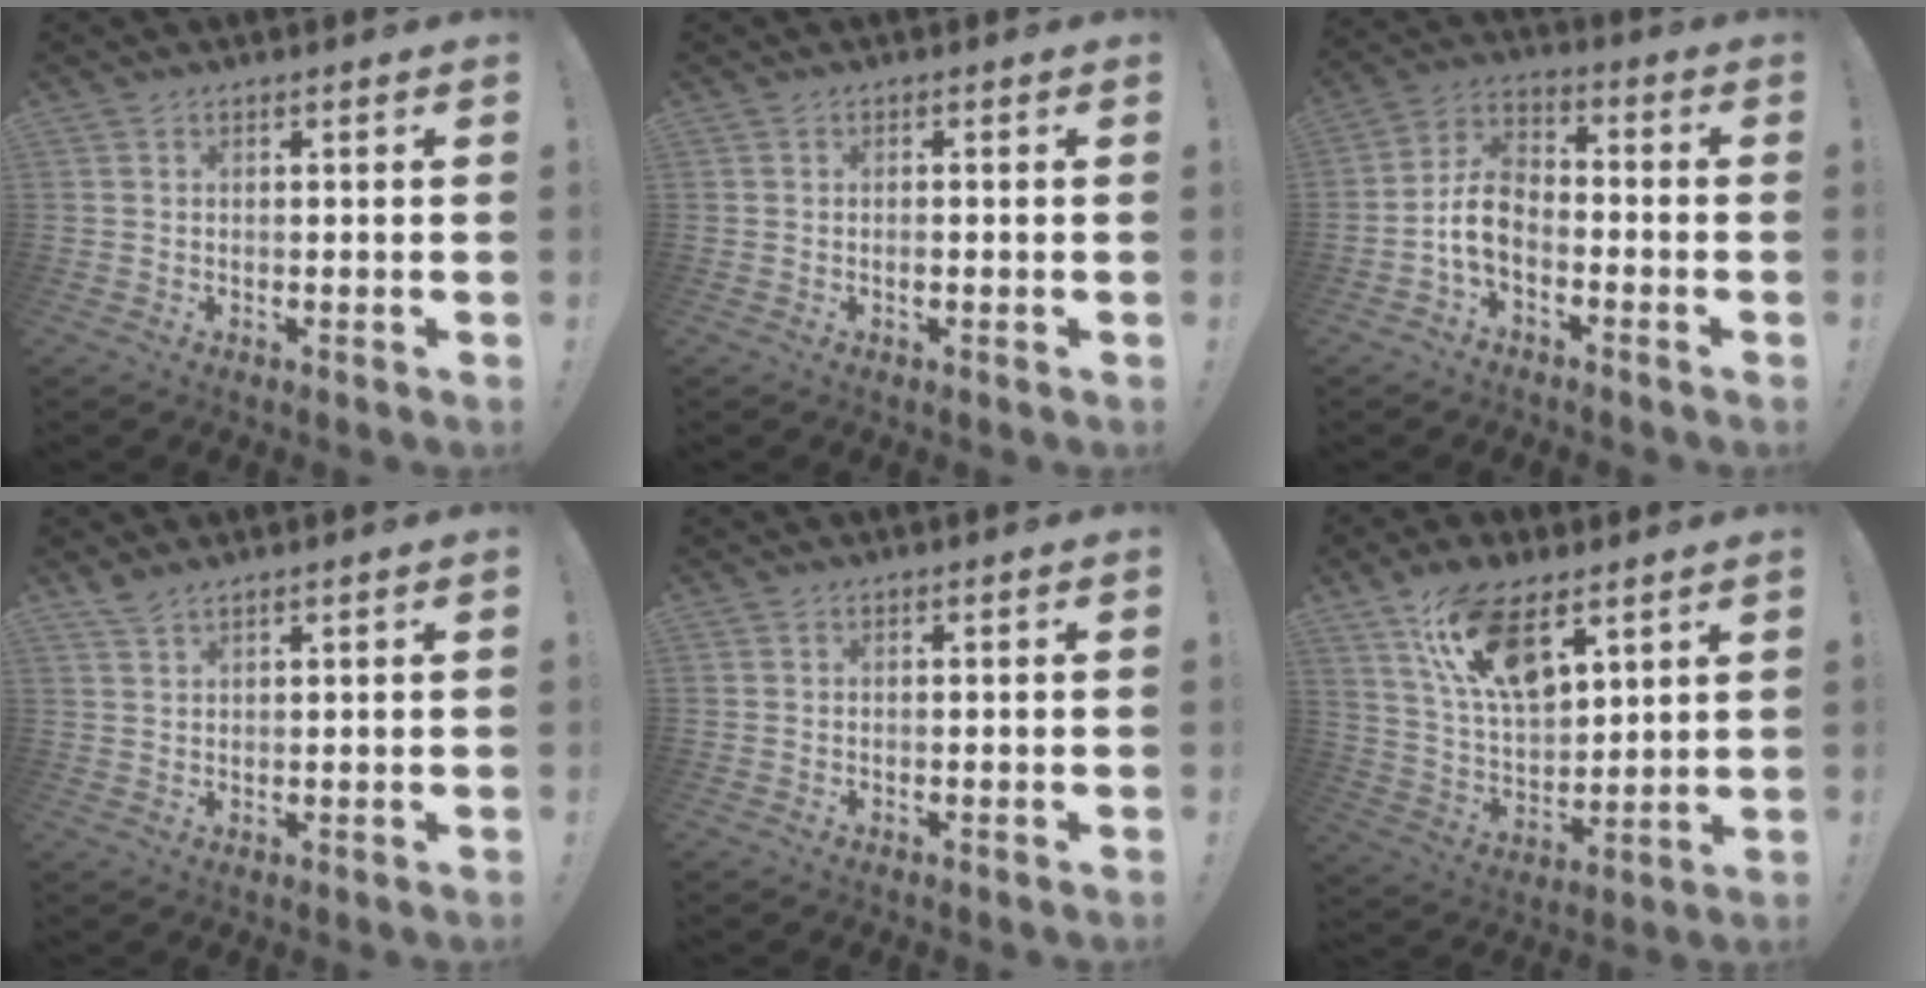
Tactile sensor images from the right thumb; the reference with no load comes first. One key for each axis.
{"total": 0.7, "fx": -0.3, "fy": 0.3, "fz": 0.5, "tx": -0.007, "ty": -0.001, "tz": -0.006}
{"total": 8.7, "fx": -3.5, "fy": 5.5, "fz": 5.8, "tx": -0.122, "ty": 0.011, "tz": -0.062}
{"total": 2.7, "fx": 2.2, "fy": 0.7, "fz": 1.4, "tx": -0.030, "ty": -0.009, "tz": 0.041}
{"total": 0.0}
{"total": 16.2, "fx": 9.7, "fy": 7.4, "fz": 10.7, "tx": -0.199, "ty": -0.043, "tz": 0.177}